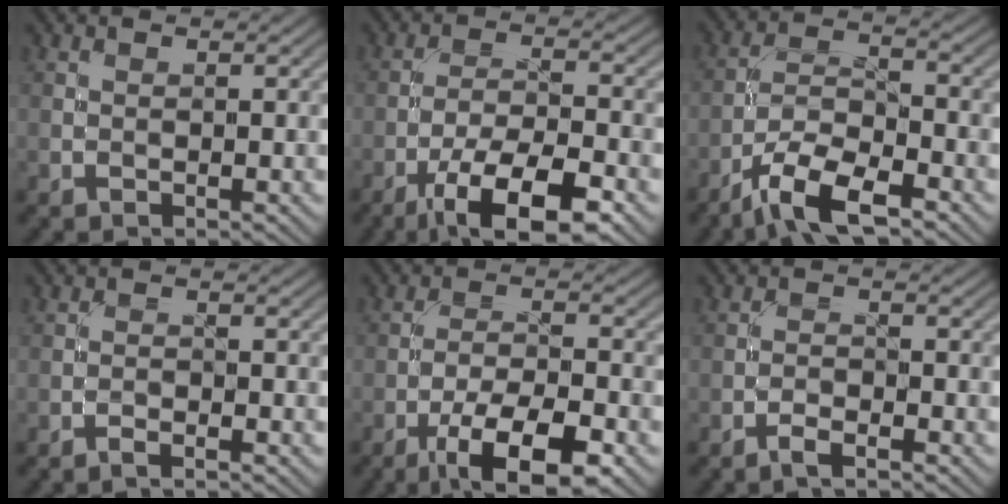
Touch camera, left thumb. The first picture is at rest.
{"total": 11.3, "force": [-7.0, 3.3, 8.2], "torque": [-0.147, -0.003, -0.124]}
{"total": 8.9, "force": [-6.2, 2.6, 5.8], "torque": [-0.107, 0.002, -0.126]}
{"total": 1.0, "force": [-0.9, 0.0, 0.4], "torque": [-0.009, 0.001, -0.020]}
{"total": 10.1, "force": [-6.0, 3.1, 7.5], "torque": [-0.132, -0.004, -0.105]}
{"total": 1.8, "force": [-1.5, 0.2, 0.9], "torque": [-0.022, 0.001, -0.034]}